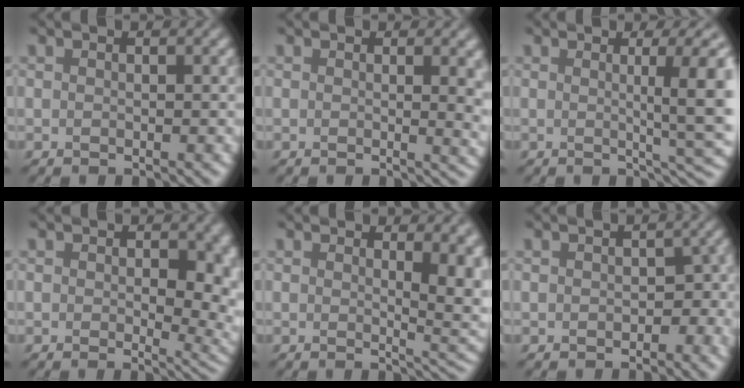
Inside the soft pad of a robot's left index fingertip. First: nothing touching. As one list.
[{"total": 3.3, "force": [0.6, 1.3, 3.0], "torque": [-0.023, -0.002, 0.008]}, {"total": 7.2, "force": [0.5, 1.6, 7.0], "torque": [-0.081, 0.001, 0.009]}, {"total": 6.7, "force": [0.3, 3.8, 5.5], "torque": [-0.046, -0.010, 0.005]}, {"total": 6.9, "force": [1.5, 3.1, 6.1], "torque": [-0.042, -0.007, 0.029]}, {"total": 3.0, "force": [-0.7, 2.1, 2.0], "torque": [-0.011, -0.004, -0.014]}]